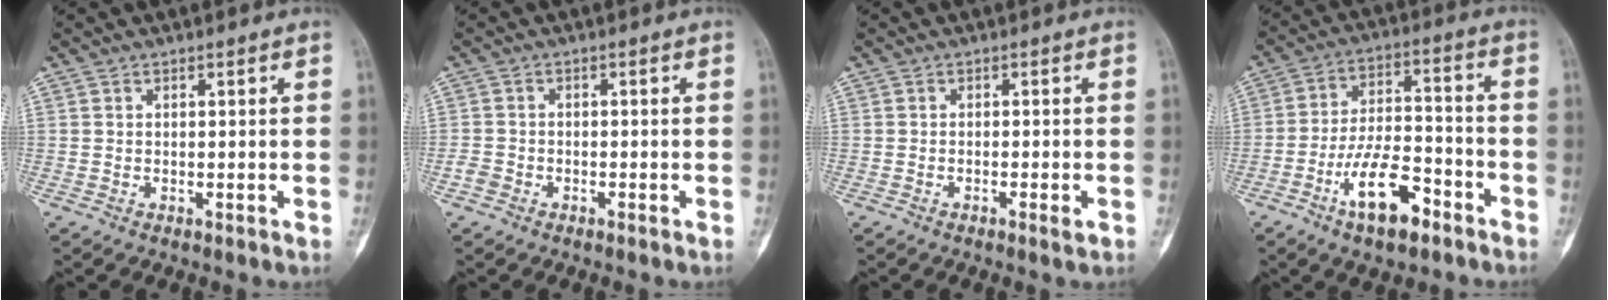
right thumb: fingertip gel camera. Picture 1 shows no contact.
{"total": 2.0, "force": [-1.1, 1.5, 0.6], "torque": [-0.006, 0.008, -0.026]}
{"total": 1.4, "force": [-0.7, 0.3, 1.2], "torque": [-0.022, 0.000, -0.014]}
{"total": 12.8, "force": [-6.8, 5.5, 9.4], "torque": [-0.152, 0.046, -0.118]}